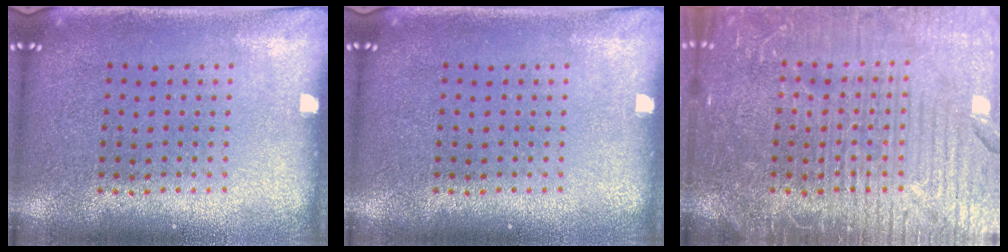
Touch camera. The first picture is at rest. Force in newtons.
{"total": 0.0}
{"total": 7.2, "press": 7.2, "slide": 0.9}